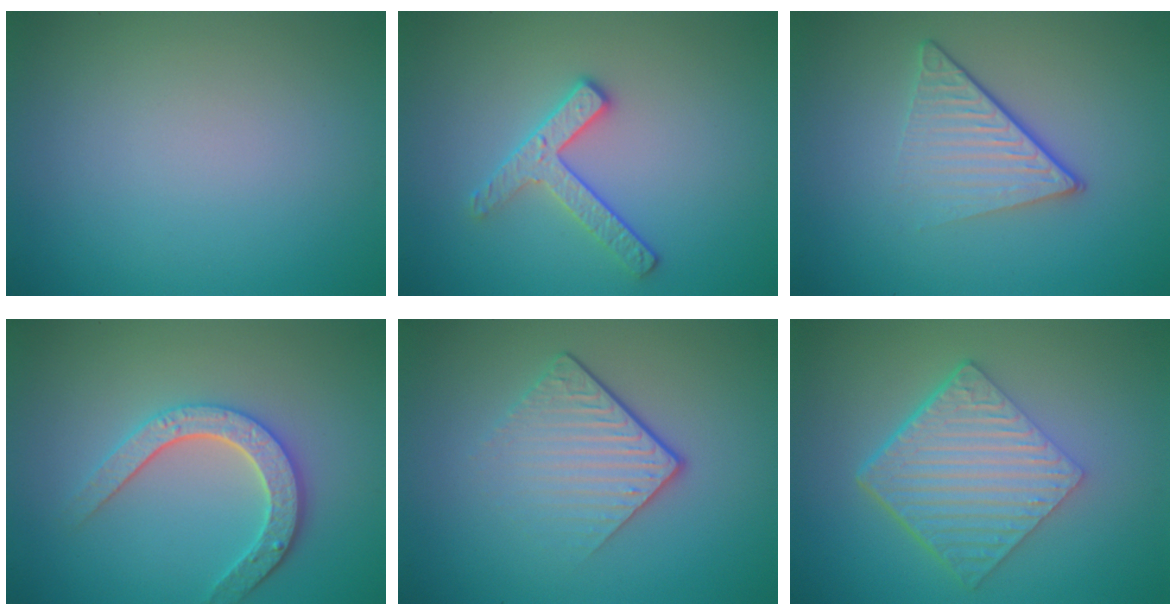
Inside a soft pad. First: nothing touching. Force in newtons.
{"total": 2.6, "press": 2.4, "slide": 0.9}
{"total": 4.6, "press": 2.8, "slide": 3.6}
{"total": 3.8, "press": 3.4, "slide": 1.8}
{"total": 4.3, "press": 2.6, "slide": 3.5}
{"total": 6.5, "press": 4.4, "slide": 4.7}